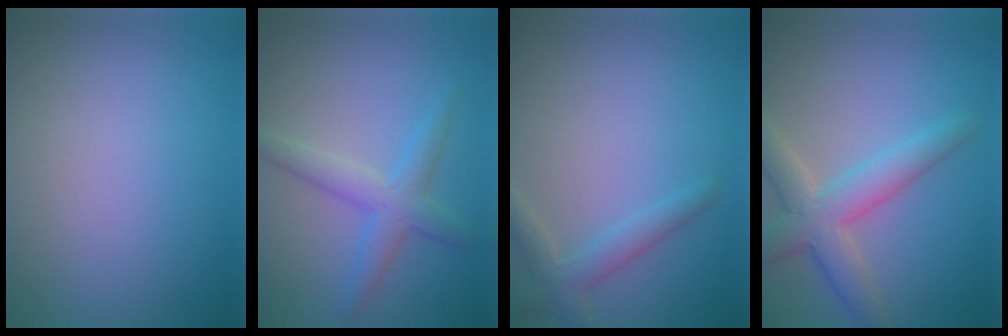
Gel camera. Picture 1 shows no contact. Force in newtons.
{"total": 3.2, "press": 3.2, "slide": 0.1}
{"total": 2.4, "press": 2.3, "slide": 0.1}
{"total": 4.6, "press": 4.6, "slide": 0.4}